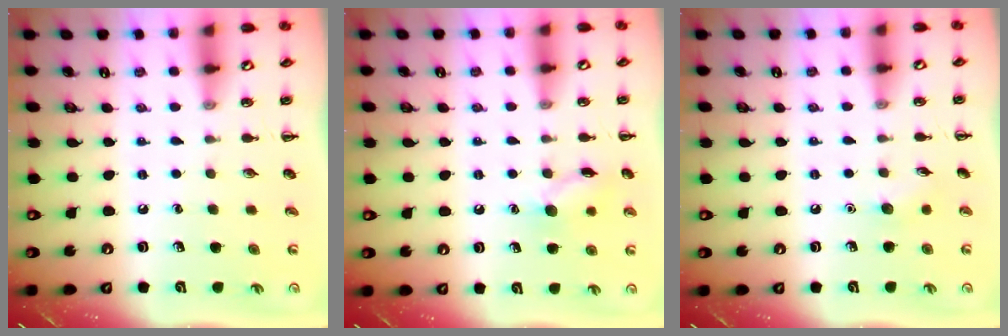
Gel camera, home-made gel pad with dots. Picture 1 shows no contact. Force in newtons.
{"total": 8.8, "press": 8.8, "slide": 0.5}
{"total": 5.7, "press": 5.6, "slide": 1.5}